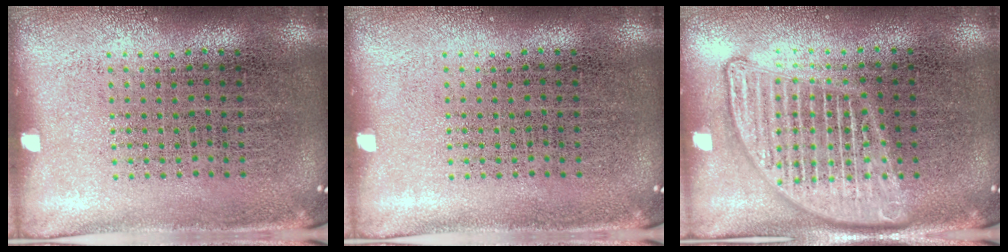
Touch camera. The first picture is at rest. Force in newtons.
{"total": 0.0}
{"total": 2.7, "press": 2.7, "slide": 0.2}